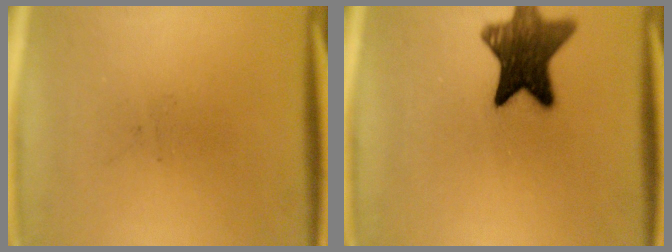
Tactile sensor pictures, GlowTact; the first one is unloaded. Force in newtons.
{"total": 11.8}